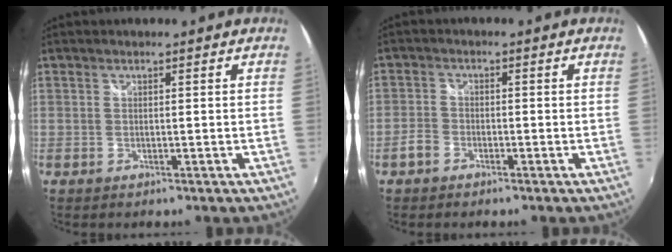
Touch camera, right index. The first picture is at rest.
{"total": 2.8, "force": [-1.8, 2.0, 0.8], "torque": [-0.021, 0.008, -0.037]}